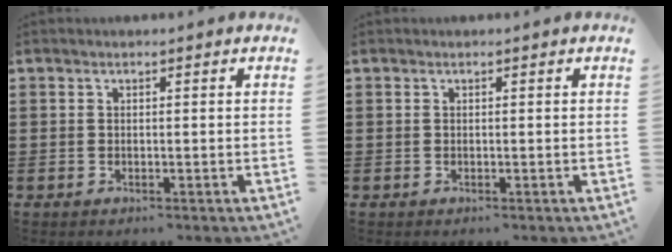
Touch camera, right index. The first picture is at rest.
{"total": 0.0}